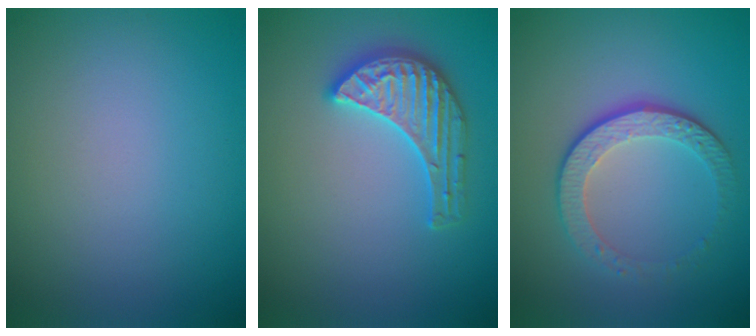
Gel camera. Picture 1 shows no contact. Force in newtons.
{"total": 3.6, "press": 3.5, "slide": 0.5}
{"total": 4.1, "press": 3.0, "slide": 2.8}